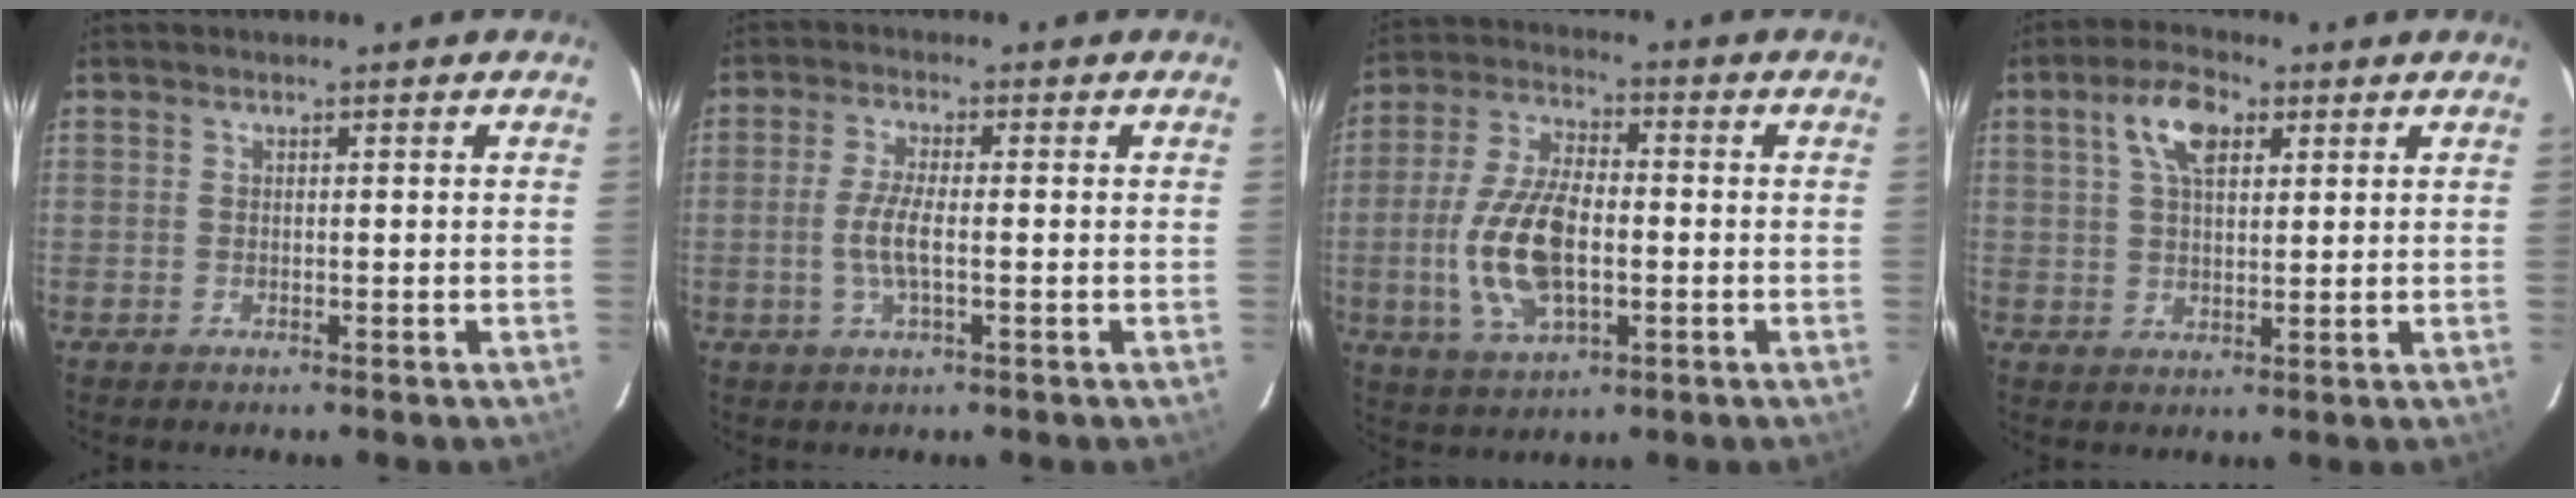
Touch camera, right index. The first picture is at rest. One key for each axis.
{"total": 5.0, "fx": -0.9, "fy": 1.2, "fz": 4.7, "tx": -0.096, "ty": -0.004, "tz": -0.016}
{"total": 14.3, "fx": -2.3, "fy": 7.0, "fz": 12.2, "tx": -0.256, "ty": 0.000, "tz": -0.038}
{"total": 7.0, "fx": 3.1, "fy": 3.2, "fz": 5.3, "tx": -0.098, "ty": 0.016, "tz": 0.056}